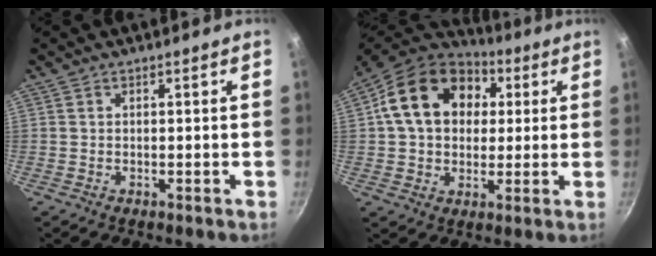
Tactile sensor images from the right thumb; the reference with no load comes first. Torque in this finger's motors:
{"motor_torque": [-0.34, 3.03, 1.28, -0.50, 0.16]}